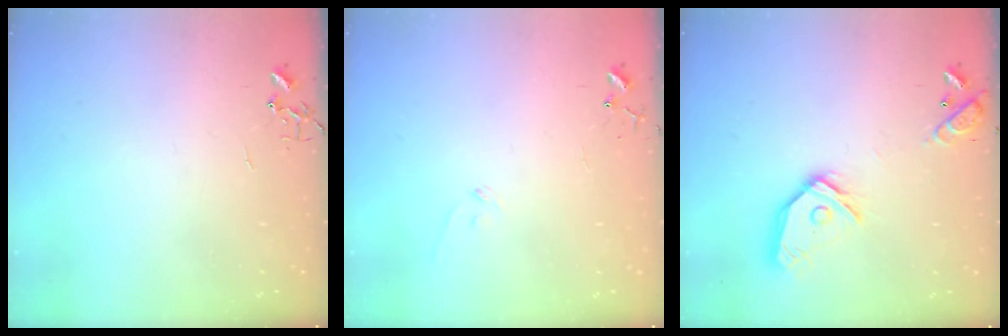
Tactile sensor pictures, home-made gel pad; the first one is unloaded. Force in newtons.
{"total": 6.6, "press": 6.5, "slide": 0.6}
{"total": 15.7, "press": 15.5, "slide": 2.4}